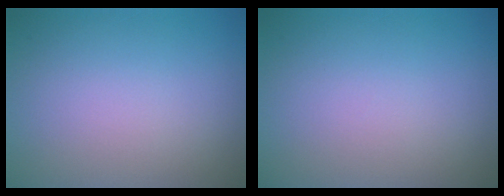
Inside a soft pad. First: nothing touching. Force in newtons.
{"total": 0.0}